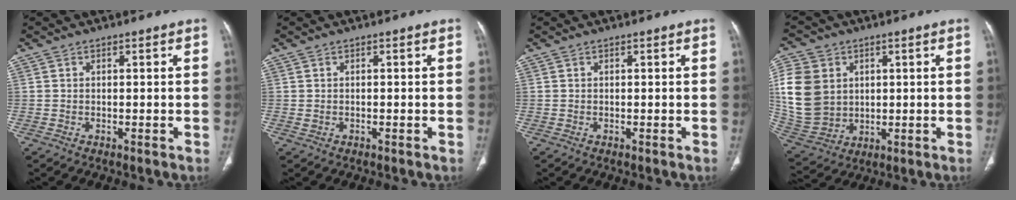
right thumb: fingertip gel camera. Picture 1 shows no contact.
{"total": 0.0}
{"total": 0.0}
{"total": 15.5, "force": [2.9, 12.6, 8.5], "torque": [-0.173, -0.004, 0.073]}